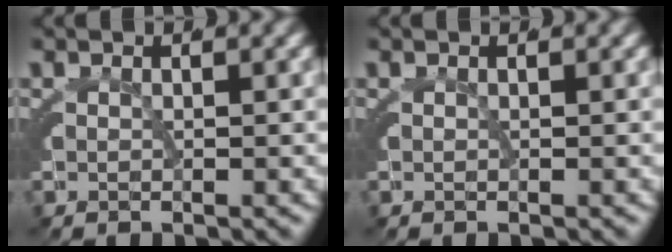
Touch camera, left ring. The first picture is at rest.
{"total": 0.0}